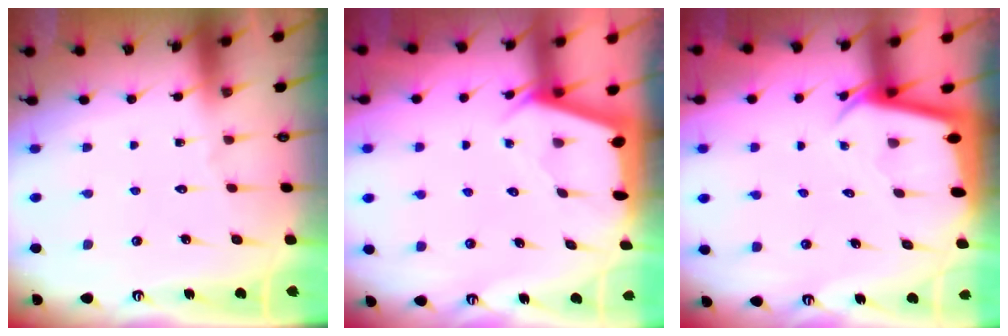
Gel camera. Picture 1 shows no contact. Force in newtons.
{"total": 2.4, "press": 2.4, "slide": 0.3}
{"total": 2.4, "press": 2.4, "slide": 0.2}